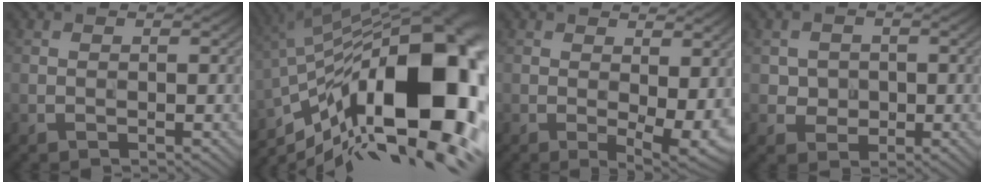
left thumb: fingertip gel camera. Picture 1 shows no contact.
{"total": 22.6, "force": [-7.3, 10.1, 18.8], "torque": [-0.292, 0.010, -0.118]}
{"total": 5.6, "force": [0.2, 2.6, 5.0], "torque": [-0.073, -0.006, 0.009]}
{"total": 2.5, "force": [0.0, 2.5, 0.6], "torque": [-0.018, -0.004, -0.008]}